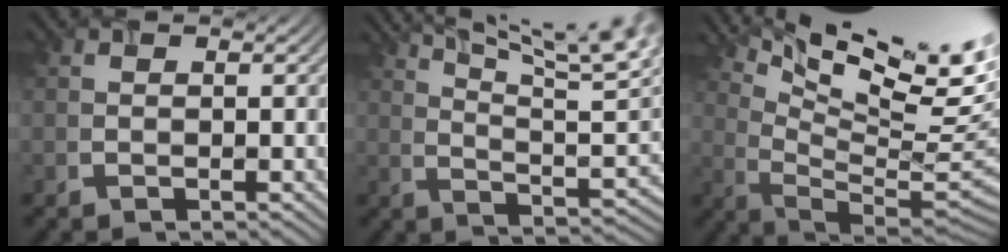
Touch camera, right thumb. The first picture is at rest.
{"total": 14.4, "force": [9.0, 3.6, 10.7], "torque": [-0.177, 0.010, 0.133]}
{"total": 15.5, "force": [8.7, 4.0, 12.2], "torque": [-0.193, 0.000, 0.139]}